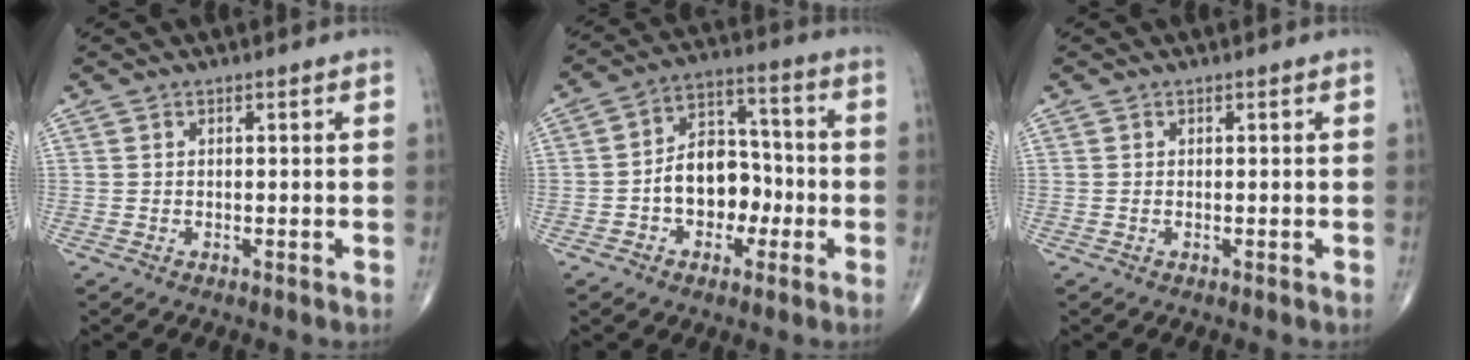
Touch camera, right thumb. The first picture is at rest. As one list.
[{"total": 10.6, "force": [-2.4, 7.6, 7.0], "torque": [-0.071, 0.043, -0.048]}, {"total": 0.0}]